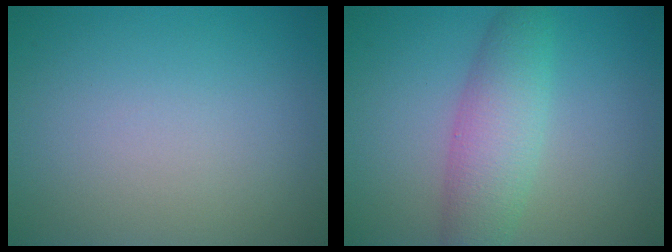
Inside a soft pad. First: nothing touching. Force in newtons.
{"total": 4.6, "press": 4.6, "slide": 0.1}